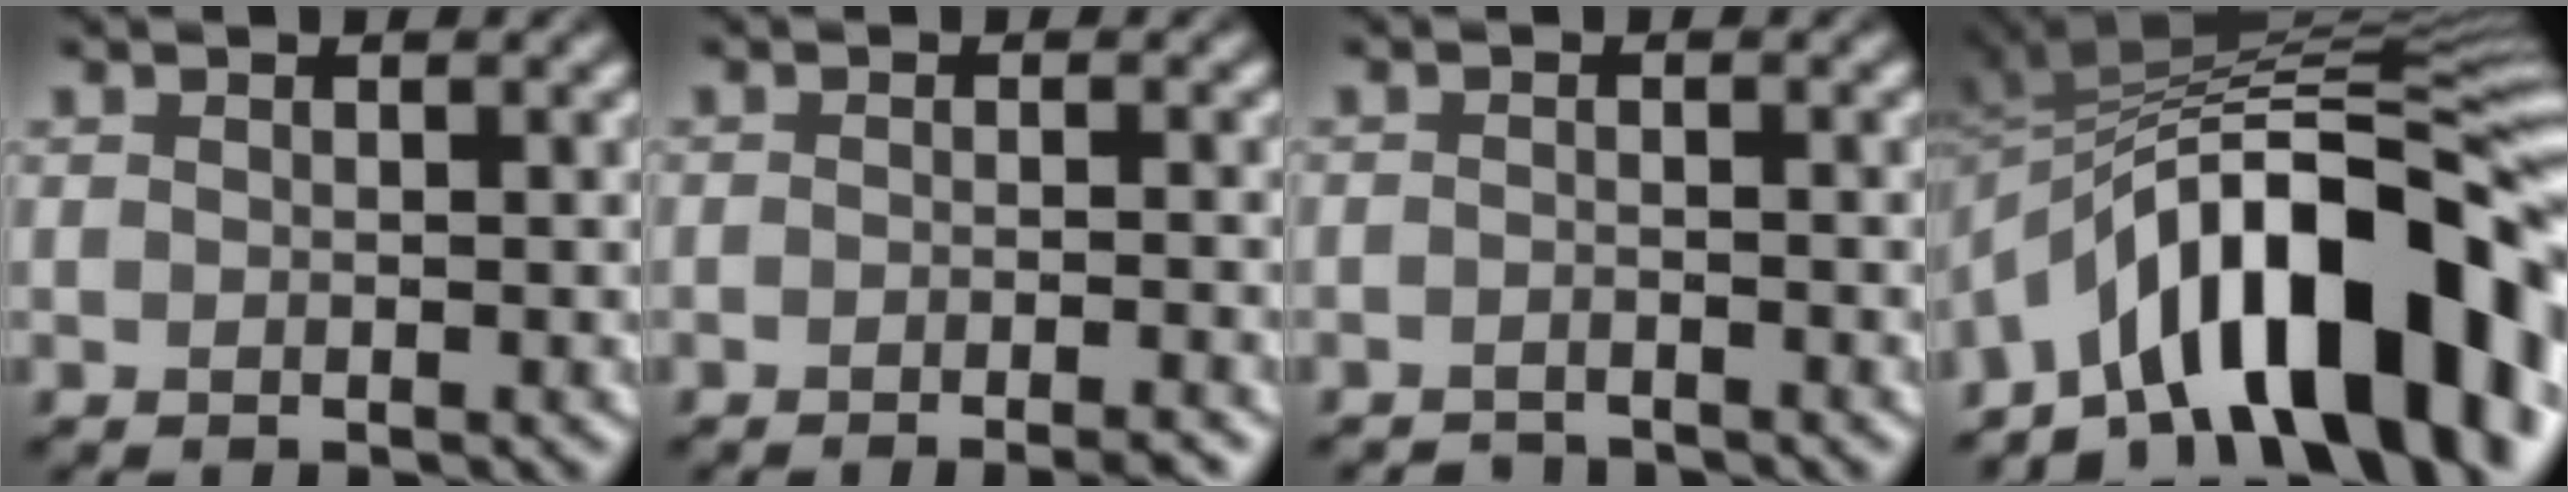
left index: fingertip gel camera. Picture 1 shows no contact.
{"total": 2.4, "force": [-1.6, 0.4, 1.7], "torque": [-0.014, -0.003, -0.030]}
{"total": 1.8, "force": [-1.8, 0.0, -0.2], "torque": [0.004, -0.008, -0.034]}
{"total": 15.3, "force": [-8.2, 5.8, 11.5], "torque": [-0.153, 0.035, -0.148]}